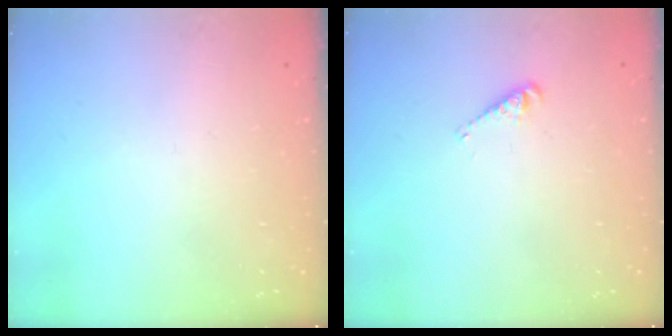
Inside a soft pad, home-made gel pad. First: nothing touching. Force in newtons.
{"total": 3.2, "press": 3.1, "slide": 0.5}